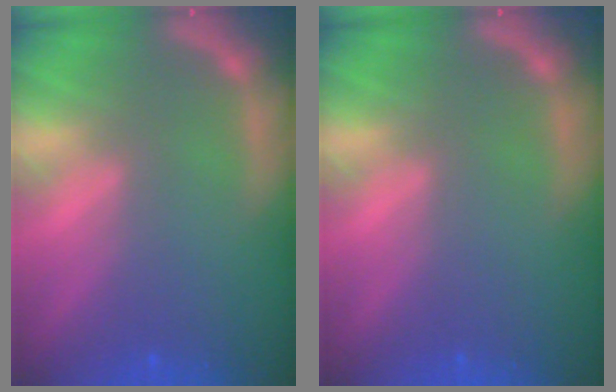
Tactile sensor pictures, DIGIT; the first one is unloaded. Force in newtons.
{"total": 0.0}